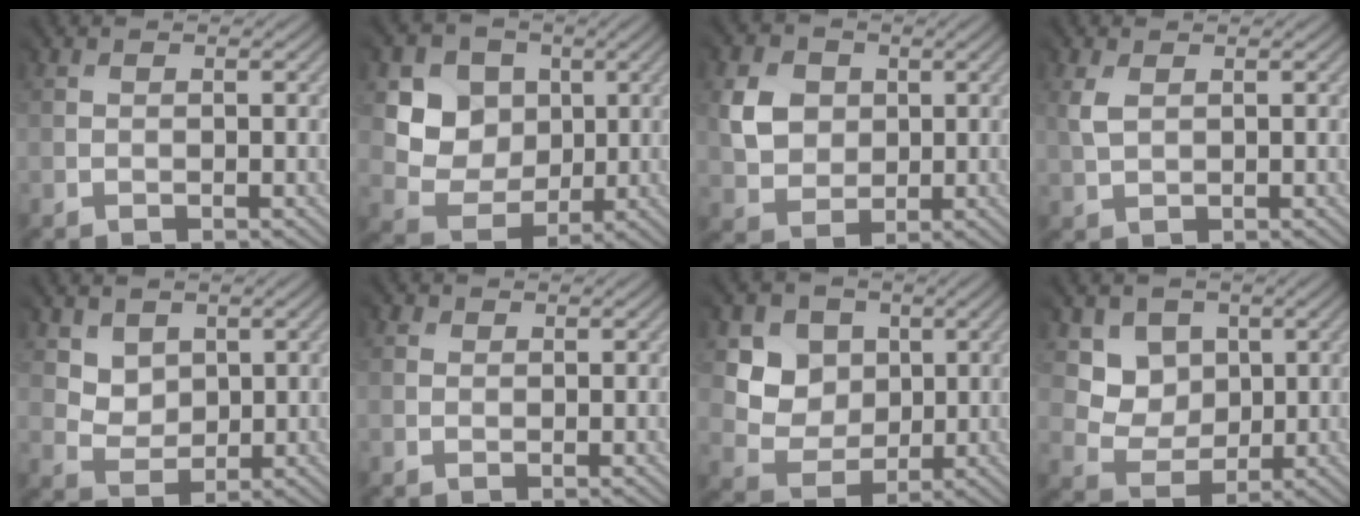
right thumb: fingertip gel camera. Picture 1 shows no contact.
{"total": 7.0, "force": [2.5, 6.3, 2.0], "torque": [-0.056, -0.012, 0.031]}
{"total": 4.7, "force": [1.4, 4.3, 1.3], "torque": [-0.054, 0.000, 0.019]}
{"total": 1.9, "force": [1.2, 1.2, 0.9], "torque": [-0.035, 0.002, 0.022]}
{"total": 3.3, "force": [2.4, 2.2, -0.1], "torque": [-0.030, -0.021, 0.048]}
{"total": 1.2, "force": [0.6, 0.9, -0.4], "torque": [0.010, -0.005, 0.009]}
{"total": 5.8, "force": [2.4, 5.1, 1.2], "torque": [-0.046, -0.016, 0.036]}
{"total": 4.6, "force": [2.5, 3.8, 0.4], "torque": [-0.032, -0.028, 0.048]}